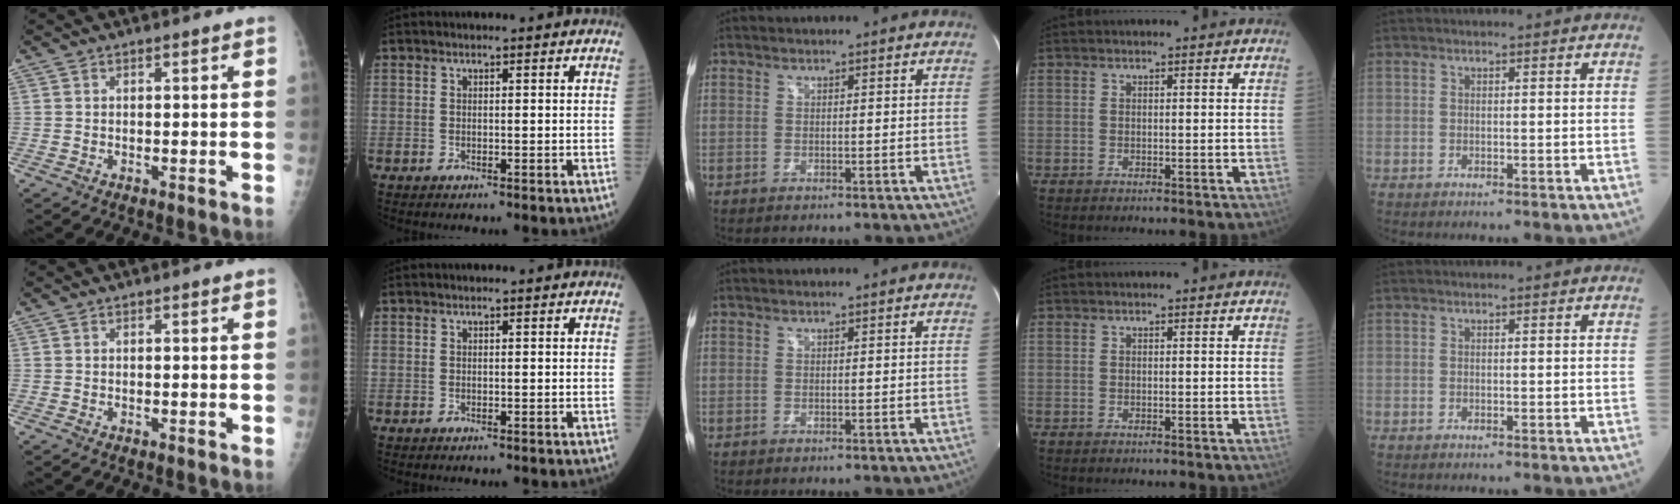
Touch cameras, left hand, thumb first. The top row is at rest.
{}